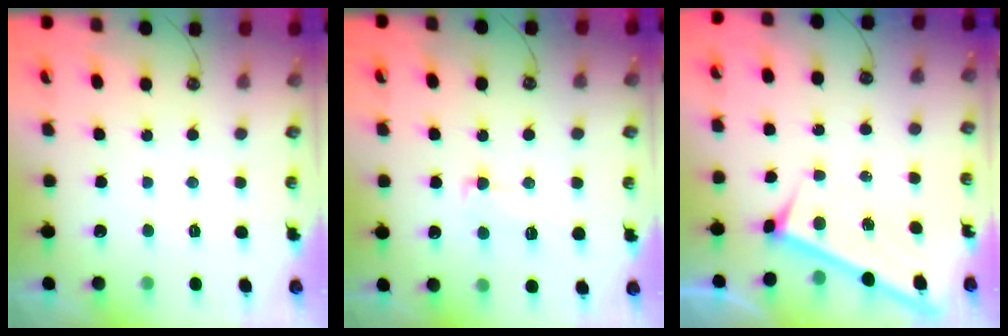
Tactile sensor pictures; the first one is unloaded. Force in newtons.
{"total": 2.1, "press": 1.2, "slide": 1.8}
{"total": 2.9, "press": 2.9, "slide": 0.3}